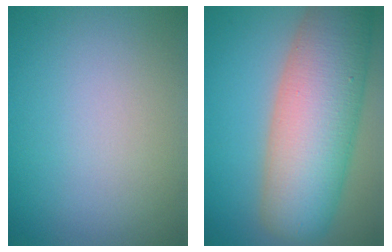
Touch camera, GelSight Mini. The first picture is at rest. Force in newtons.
{"total": 12.3, "press": 12.3, "slide": 0.8}